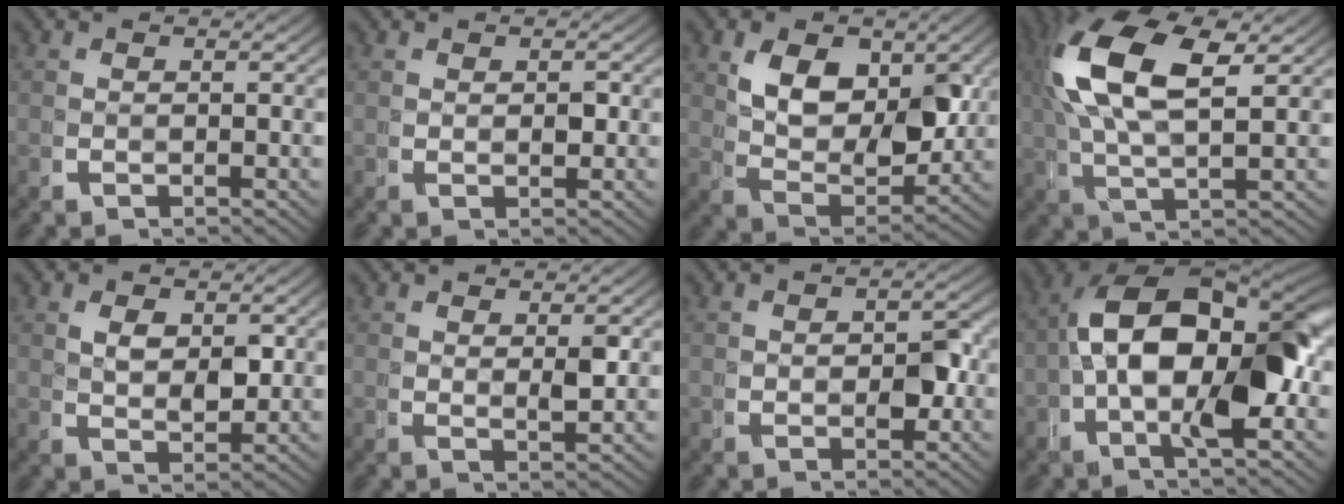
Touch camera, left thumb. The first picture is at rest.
{"total": 0.7, "force": [0.4, 0.4, 0.4], "torque": [-0.004, 0.004, 0.007]}
{"total": 8.0, "force": [1.8, 4.8, 6.2], "torque": [-0.112, -0.019, 0.042]}
{"total": 9.9, "force": [3.3, 4.5, 8.2], "torque": [-0.170, 0.010, 0.061]}
{"total": 2.5, "force": [1.2, 1.3, 1.7], "torque": [-0.020, -0.004, 0.030]}
{"total": 1.5, "force": [1.3, -0.1, 0.8], "torque": [-0.008, 0.005, 0.025]}
{"total": 2.3, "force": [-0.2, 1.6, 1.7], "torque": [-0.021, 0.003, -0.003]}
{"total": 15.2, "force": [0.7, 8.5, 12.6], "torque": [-0.215, -0.009, 0.003]}